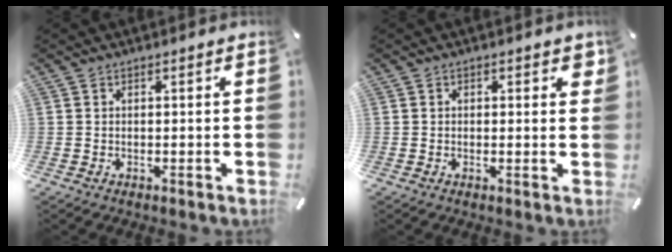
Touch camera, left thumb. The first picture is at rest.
{"total": 1.8, "force": [0.4, 1.1, 1.3], "torque": [-0.004, -0.003, 0.000]}